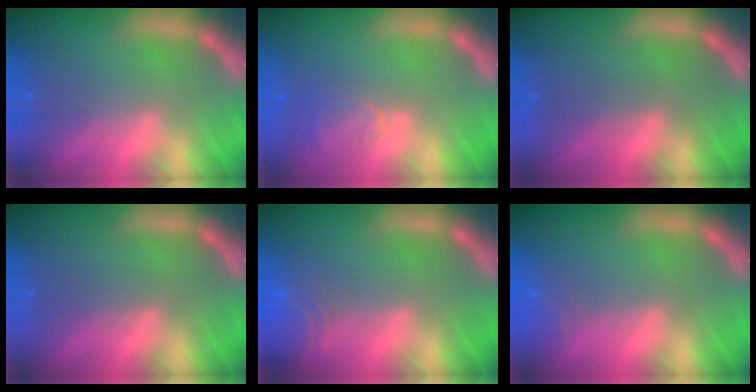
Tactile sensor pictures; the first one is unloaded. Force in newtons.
{"total": 2.5}
{"total": 0.0}
{"total": 0.0}
{"total": 5.0}
{"total": 1.9}